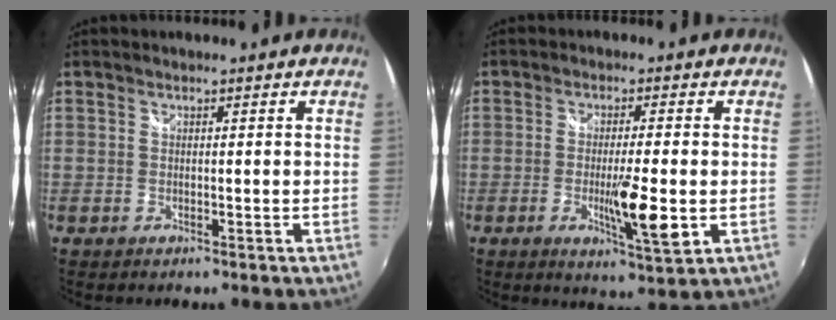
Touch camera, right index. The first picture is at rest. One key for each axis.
{"total": 8.2, "fx": -1.7, "fy": 1.3, "fz": 7.9, "tx": -0.135, "ty": -0.018, "tz": -0.025}